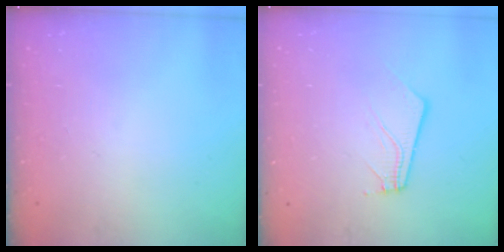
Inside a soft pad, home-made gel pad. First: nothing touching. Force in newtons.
{"total": 3.9, "press": 3.9, "slide": 0.2}